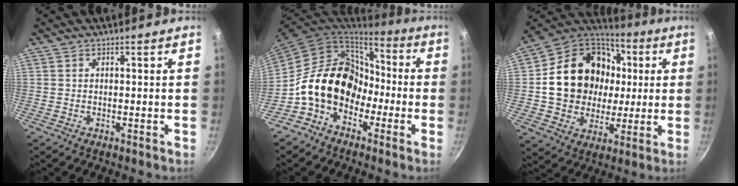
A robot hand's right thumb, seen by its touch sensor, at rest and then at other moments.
{"total": 16.5, "force": [-4.4, 12.8, 9.4], "torque": [-0.115, 0.065, -0.087]}
{"total": 22.7, "force": [2.6, 18.8, 12.4], "torque": [-0.204, 0.029, 0.052]}